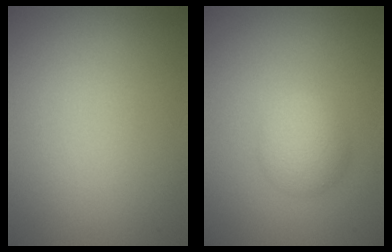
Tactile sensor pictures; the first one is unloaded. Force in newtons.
{"total": 2.7, "press": 2.7, "slide": 0.1}